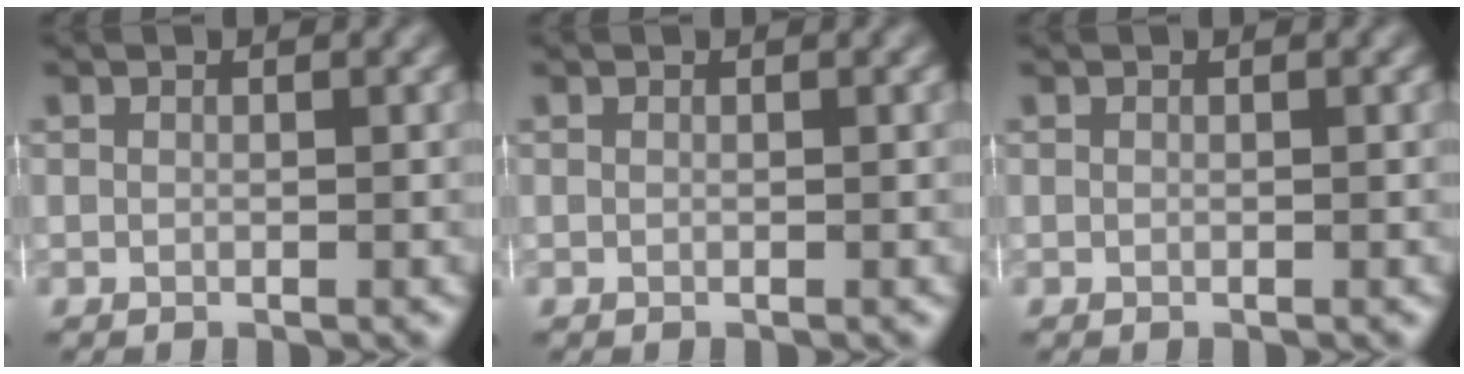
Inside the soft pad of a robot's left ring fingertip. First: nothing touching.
{"total": 0.0}
{"total": 0.0}